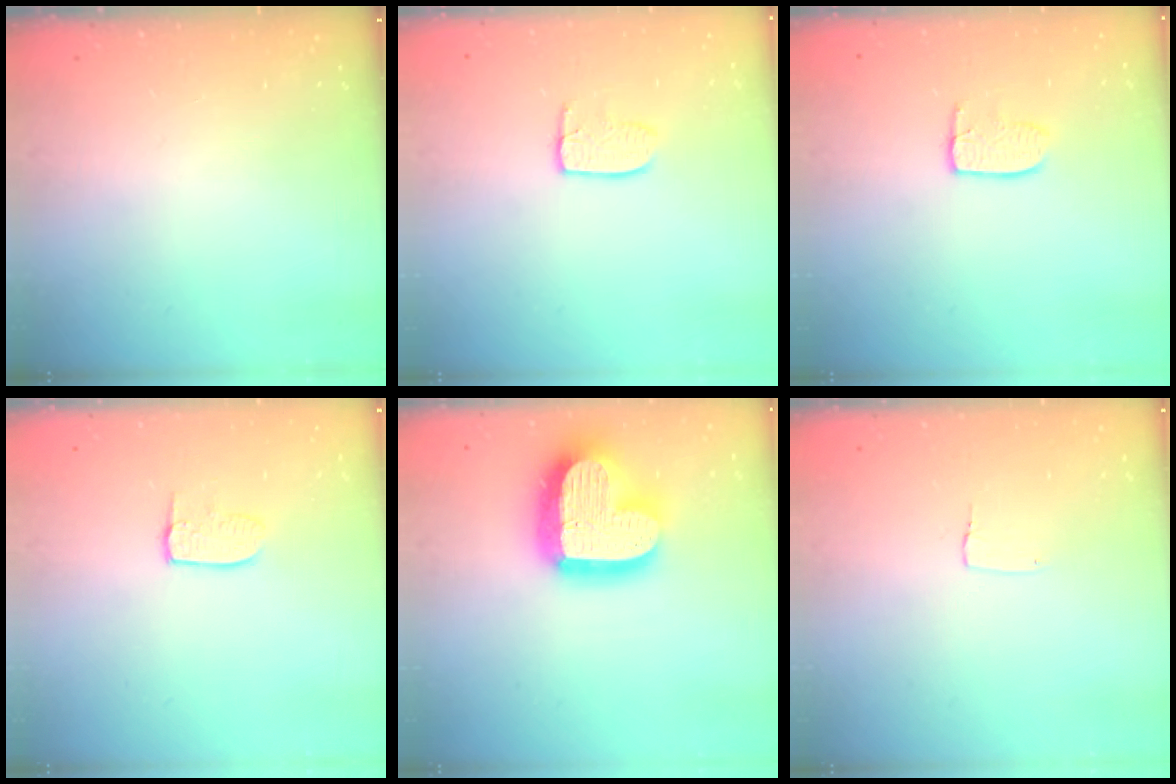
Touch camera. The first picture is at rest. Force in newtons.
{"total": 5.9, "press": 5.9, "slide": 0.4}
{"total": 5.9, "press": 5.9, "slide": 0.4}
{"total": 6.5, "press": 6.5, "slide": 0.6}
{"total": 22.4, "press": 22.4, "slide": 1.9}
{"total": 3.3, "press": 3.3, "slide": 0.1}